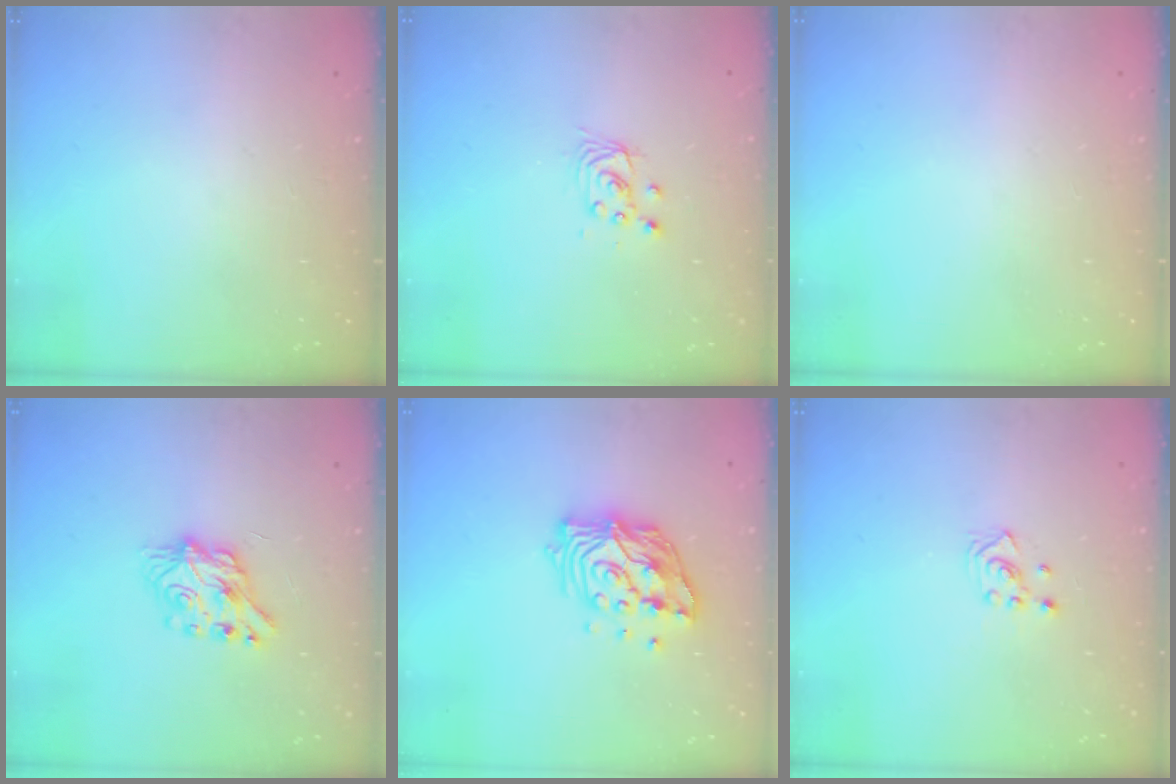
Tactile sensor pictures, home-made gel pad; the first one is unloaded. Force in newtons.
{"total": 2.7, "press": 2.7, "slide": 0.2}
{"total": 0.0}
{"total": 7.2, "press": 7.2, "slide": 0.1}
{"total": 15.1, "press": 15.0, "slide": 1.4}
{"total": 2.6, "press": 2.4, "slide": 0.9}